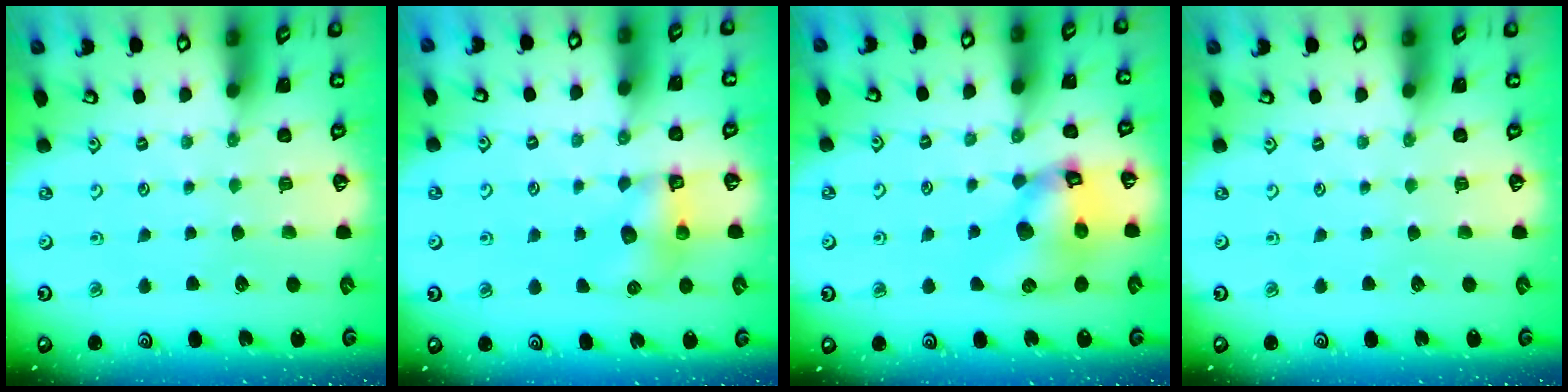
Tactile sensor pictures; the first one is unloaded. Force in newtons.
{"total": 7.1, "press": 7.1, "slide": 0.2}
{"total": 13.6, "press": 13.5, "slide": 1.8}
{"total": 0.0}